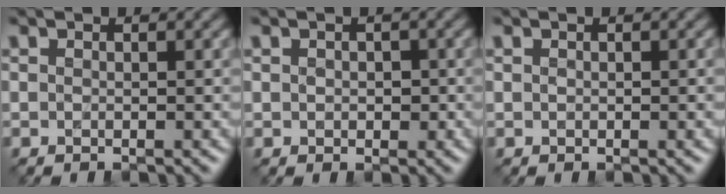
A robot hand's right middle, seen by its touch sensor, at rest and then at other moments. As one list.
[{"total": 1.1, "force": [0.1, 1.0, 0.5], "torque": [-0.007, -0.003, 0.001]}, {"total": 1.0, "force": [0.1, 0.6, 0.7], "torque": [-0.011, -0.001, 0.003]}]